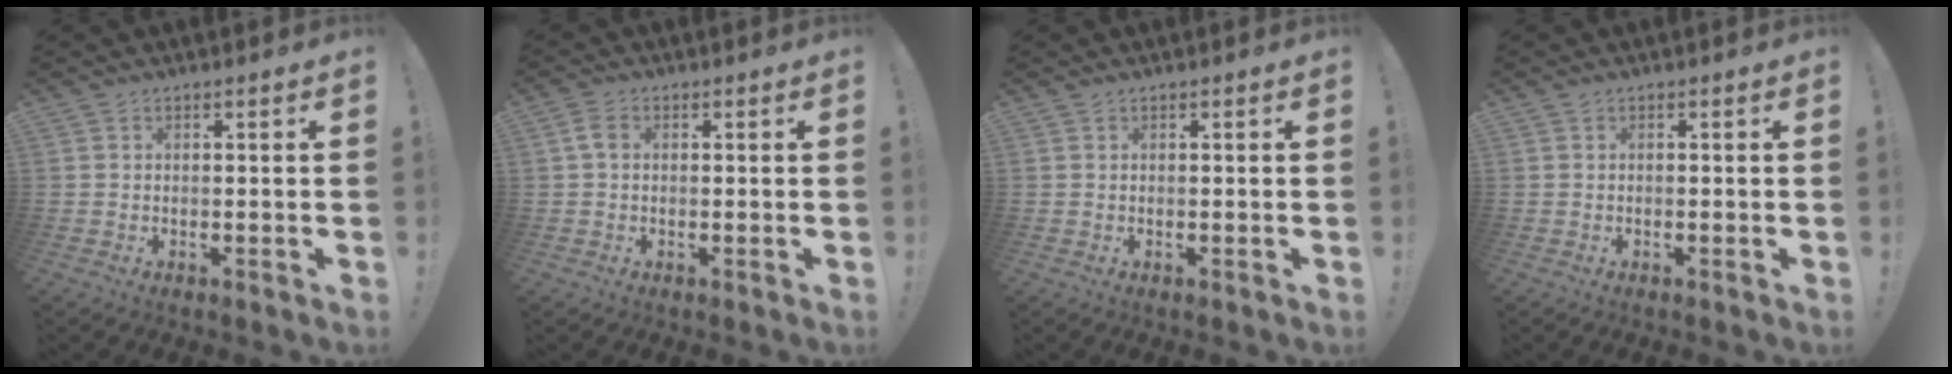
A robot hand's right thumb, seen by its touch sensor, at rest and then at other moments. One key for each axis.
{"total": 3.4, "fx": 0.5, "fy": 2.5, "fz": 2.3, "tx": -0.038, "ty": 0.006, "tz": 0.010}
{"total": 0.0}
{"total": 0.0}